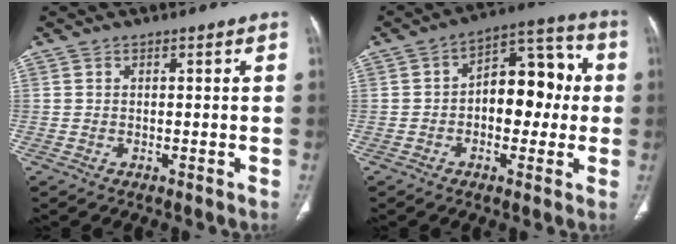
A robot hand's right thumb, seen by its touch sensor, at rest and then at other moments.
{"total": 13.1, "force": [0.1, 8.0, 10.4], "torque": [-0.102, 0.040, -0.007]}